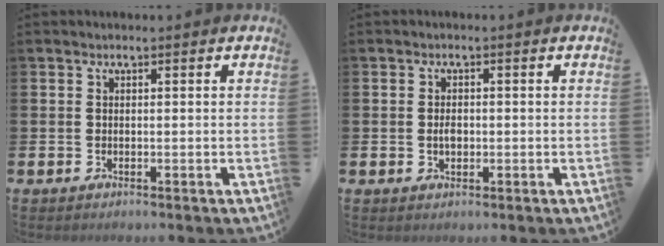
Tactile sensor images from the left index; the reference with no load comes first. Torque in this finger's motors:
{"motor_torque": [0.10, 0.08, 0.00, 0.01]}